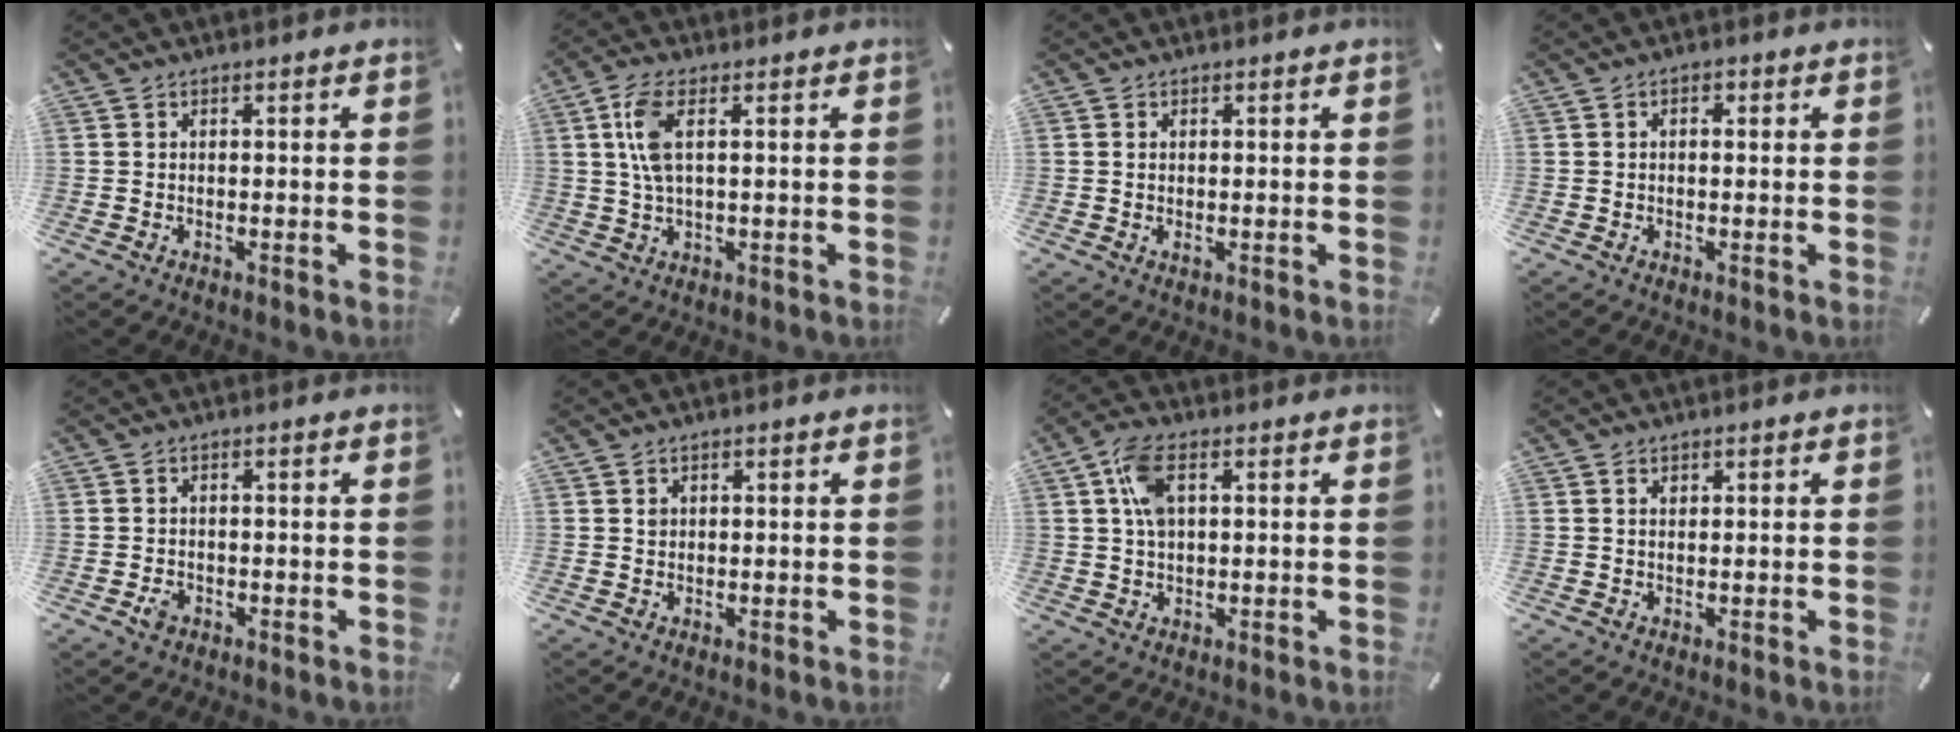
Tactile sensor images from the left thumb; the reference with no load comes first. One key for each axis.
{"total": 6.8, "fx": 1.5, "fy": 2.7, "fz": 6.0, "tx": -0.134, "ty": 0.004, "tz": 0.023}
{"total": 1.0, "fx": 0.1, "fy": 0.5, "fz": 0.9, "tx": -0.019, "ty": 0.001, "tz": 0.002}
{"total": 1.5, "fx": 0.1, "fy": 1.1, "fz": 1.0, "tx": -0.012, "ty": 0.005, "tz": -0.002}
{"total": 2.1, "fx": -0.9, "fy": 1.6, "fz": 1.0, "tx": -0.016, "ty": 0.004, "tz": -0.016}
{"total": 0.8, "fx": 0.3, "fy": 0.8, "fz": 0.1, "tx": 0.005, "ty": -0.001, "tz": 0.005}
{"total": 7.0, "fx": 1.7, "fy": 4.0, "fz": 5.5, "tx": -0.122, "ty": 0.004, "tz": 0.026}
{"total": 1.0, "fx": 0.4, "fy": 0.7, "fz": 0.6, "tx": -0.012, "ty": 0.003, "tz": 0.007}